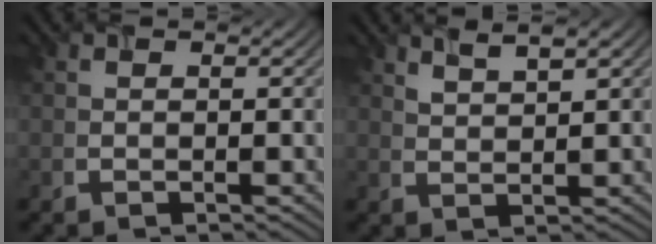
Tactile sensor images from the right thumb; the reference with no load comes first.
{"total": 2.4, "force": [1.8, 0.4, 1.5], "torque": [-0.024, 0.003, 0.041]}